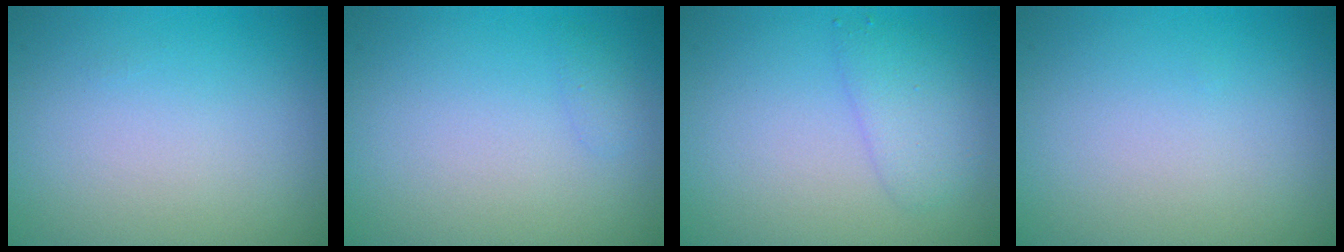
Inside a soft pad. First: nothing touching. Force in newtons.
{"total": 0.6, "press": 0.6, "slide": 0.0}
{"total": 2.1, "press": 2.1, "slide": 0.1}
{"total": 0.0}